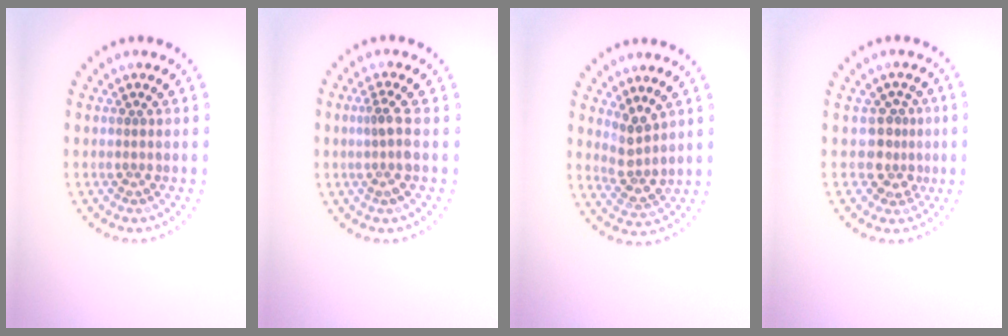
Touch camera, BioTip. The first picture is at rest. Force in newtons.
{"total": 1.8, "press": 1.3, "slide": 1.2}
{"total": 2.5, "press": 1.9, "slide": 1.6}
{"total": 2.5, "press": 1.8, "slide": 1.7}